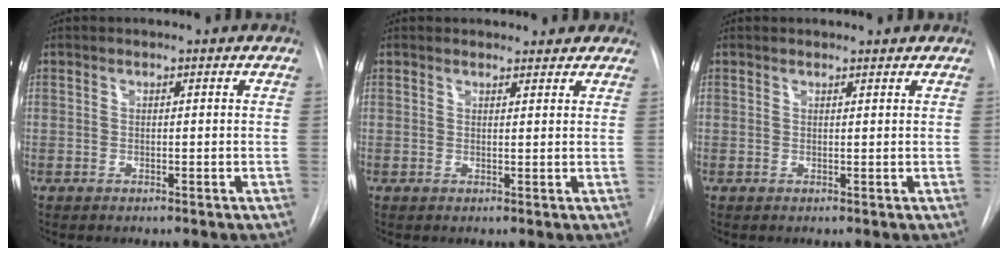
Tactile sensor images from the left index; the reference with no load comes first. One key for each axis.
{"total": 4.5, "fx": 4.0, "fy": 1.9, "fz": 0.5, "tx": 0.009, "ty": -0.004, "tz": 0.031}
{"total": 1.1, "fx": 1.1, "fy": 0.2, "fz": 0.0, "tx": -0.007, "ty": -0.002, "tz": 0.012}